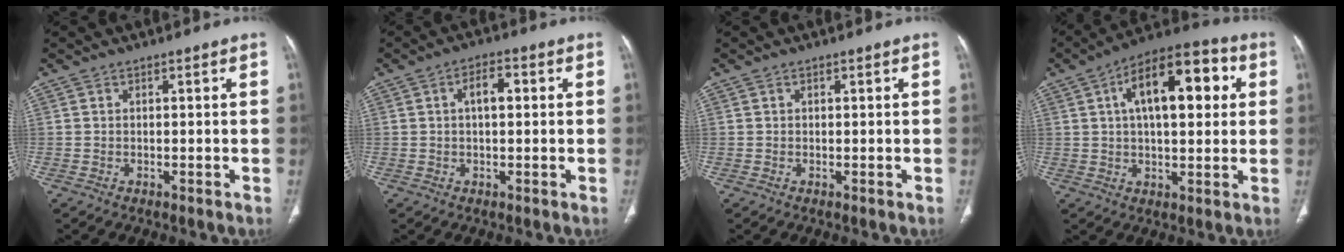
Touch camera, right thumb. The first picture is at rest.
{"total": 4.3, "force": [0.8, 2.2, 3.7], "torque": [-0.052, 0.009, 0.008]}
{"total": 0.0}
{"total": 17.2, "force": [4.5, 8.2, 14.5], "torque": [-0.189, 0.022, 0.061]}